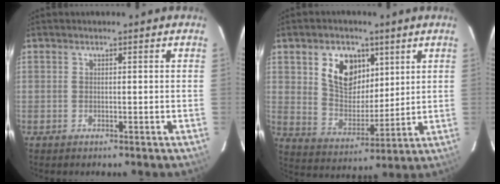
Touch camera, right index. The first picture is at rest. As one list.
[{"total": 11.3, "force": [4.9, 7.7, 6.7], "torque": [-0.124, 0.010, 0.096]}]